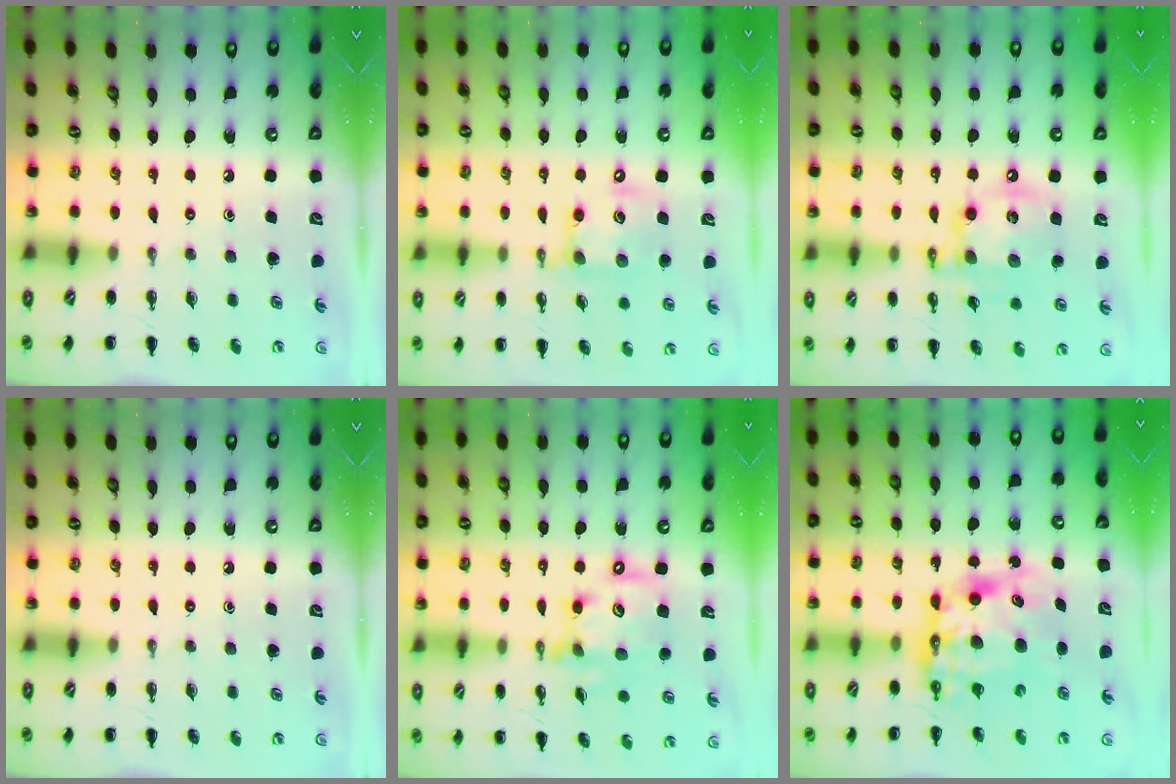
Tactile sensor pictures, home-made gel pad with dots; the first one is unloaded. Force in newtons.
{"total": 13.4, "press": 13.2, "slide": 2.3}
{"total": 15.0, "press": 14.7, "slide": 2.6}
{"total": 0.0}
{"total": 15.1, "press": 14.6, "slide": 3.6}
{"total": 10.0, "press": 9.7, "slide": 2.6}